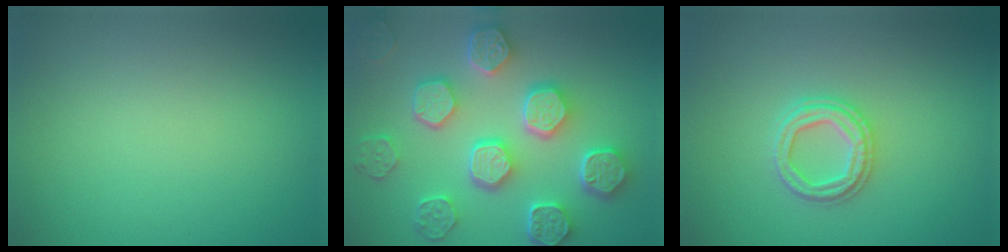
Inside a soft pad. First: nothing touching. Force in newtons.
{"total": 8.0, "press": 6.7, "slide": 4.4}
{"total": 2.6, "press": 2.6, "slide": 0.5}